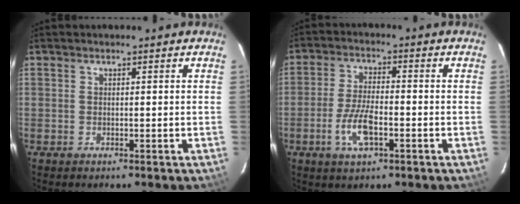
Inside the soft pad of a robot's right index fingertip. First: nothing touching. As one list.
[{"total": 7.5, "force": [-3.0, 2.8, 6.3], "torque": [-0.135, -0.004, -0.057]}]